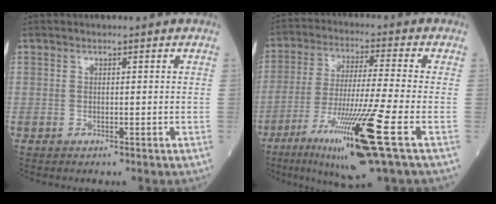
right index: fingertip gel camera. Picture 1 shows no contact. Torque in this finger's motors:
{"motor_torque": [1.74, -0.40, 1.05, 0.21]}